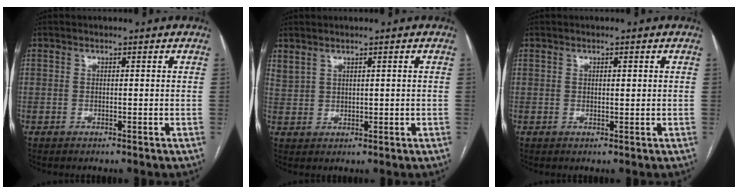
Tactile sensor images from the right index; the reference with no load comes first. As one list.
[{"total": 2.4, "force": [1.9, 1.1, 1.0], "torque": [-0.028, 0.008, 0.051]}, {"total": 0.8, "force": [0.2, 0.2, 0.7], "torque": [-0.010, 0.001, 0.003]}]